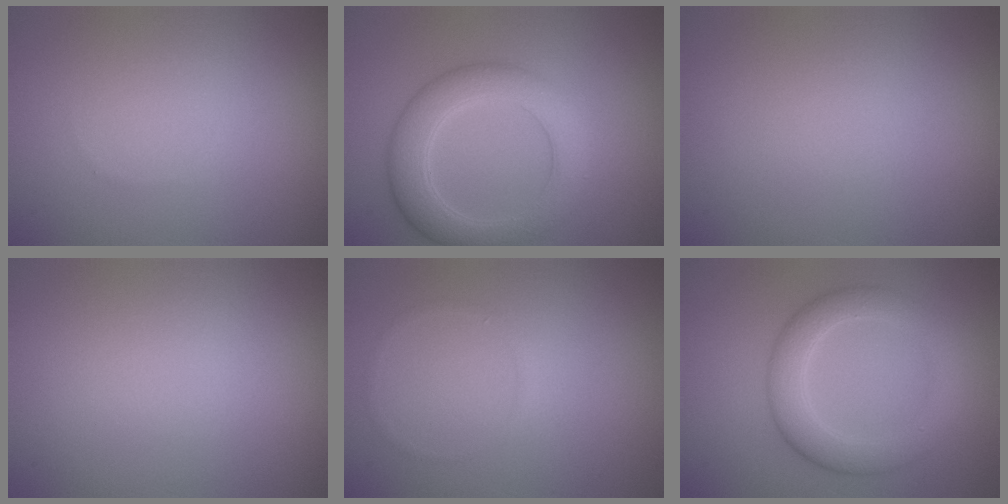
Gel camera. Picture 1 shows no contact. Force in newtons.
{"total": 5.1, "press": 5.1, "slide": 0.2}
{"total": 0.0}
{"total": 0.0}
{"total": 0.5, "press": 0.5, "slide": 0.1}
{"total": 4.4, "press": 4.4, "slide": 0.1}